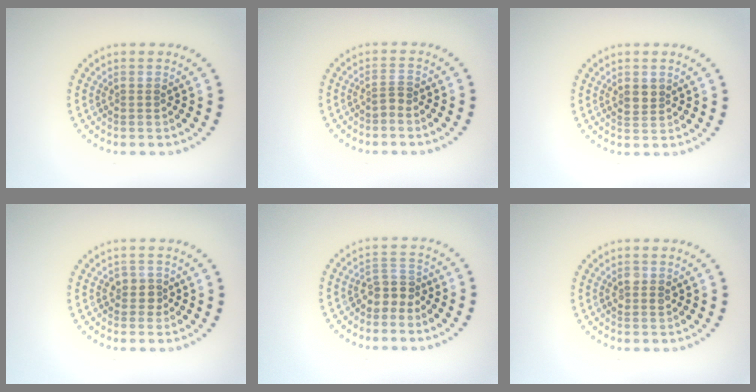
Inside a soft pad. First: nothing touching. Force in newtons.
{"total": 0.8, "press": 0.5, "slide": 0.6}
{"total": 1.4, "press": 1.3, "slide": 0.6}
{"total": 1.6, "press": 1.4, "slide": 0.8}
{"total": 2.1, "press": 1.6, "slide": 1.5}
{"total": 1.2, "press": 1.1, "slide": 0.3}